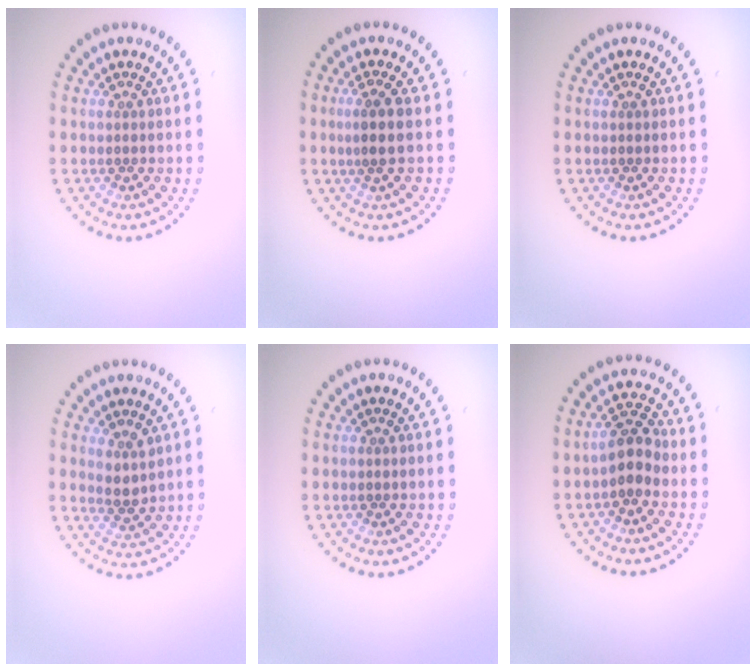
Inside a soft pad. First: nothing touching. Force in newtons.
{"total": 1.7, "press": 1.3, "slide": 1.1}
{"total": 0.0}
{"total": 2.2, "press": 1.8, "slide": 1.3}
{"total": 0.0}
{"total": 2.9, "press": 2.7, "slide": 1.0}